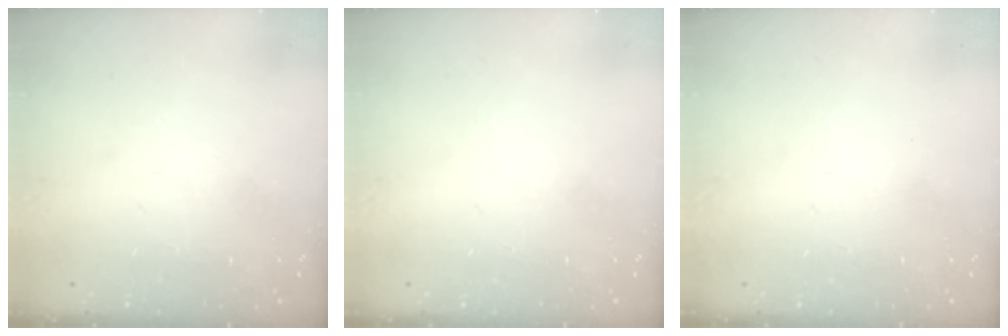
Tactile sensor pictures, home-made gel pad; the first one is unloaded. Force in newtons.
{"total": 0.0}
{"total": 0.0}